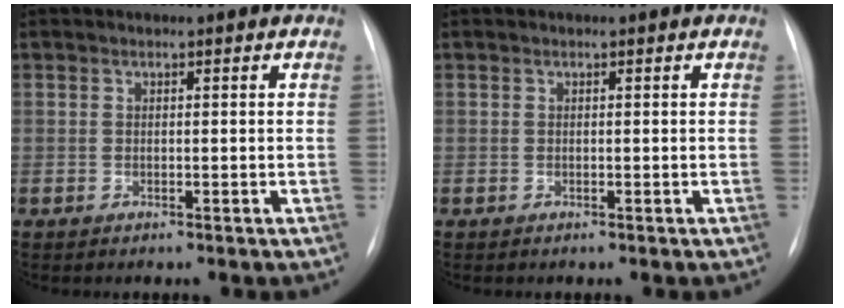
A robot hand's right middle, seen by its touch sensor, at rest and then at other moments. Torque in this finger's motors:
{"motor_torque": [0.00, 0.00, 0.00, 0.00]}